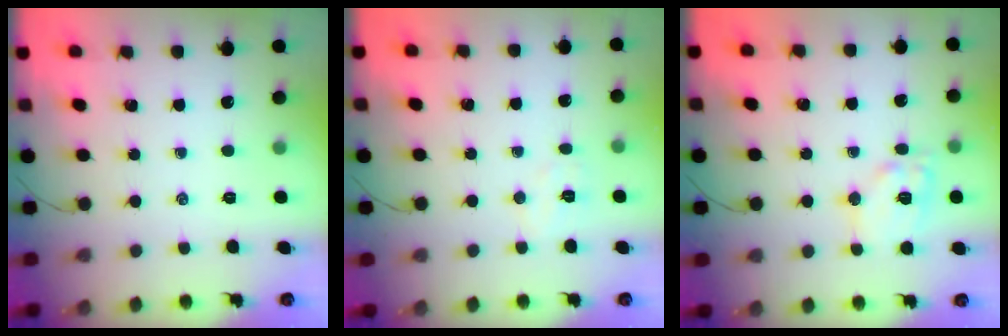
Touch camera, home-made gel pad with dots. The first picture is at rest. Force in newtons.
{"total": 4.3, "press": 4.1, "slide": 1.1}
{"total": 11.1, "press": 11.0, "slide": 1.5}